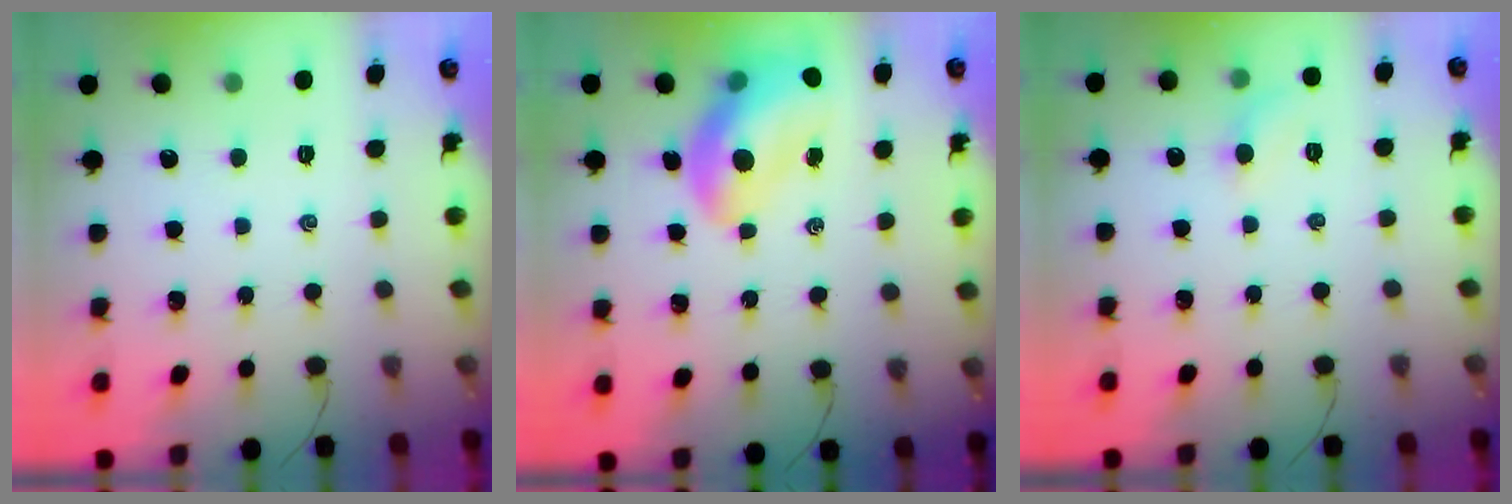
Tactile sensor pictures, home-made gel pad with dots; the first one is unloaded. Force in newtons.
{"total": 13.6, "press": 13.1, "slide": 3.7}
{"total": 5.4, "press": 5.2, "slide": 1.7}